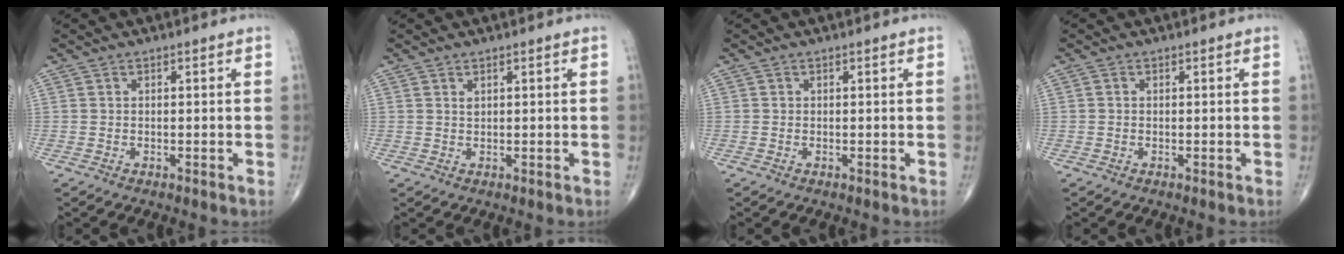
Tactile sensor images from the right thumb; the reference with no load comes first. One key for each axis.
{"total": 0.8, "fx": 0.5, "fy": 0.3, "fz": 0.5, "tx": -0.007, "ty": 0.000, "tz": 0.011}
{"total": 0.0}
{"total": 0.0}